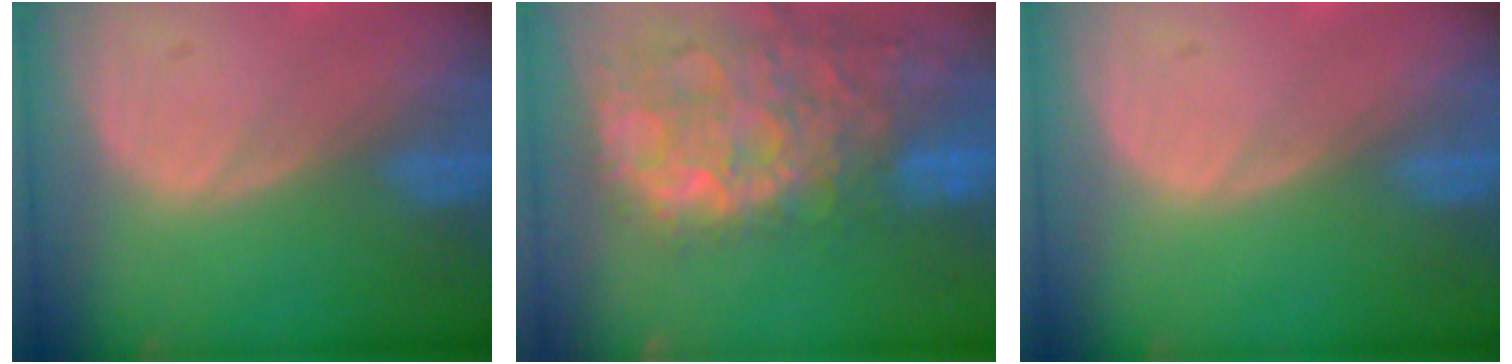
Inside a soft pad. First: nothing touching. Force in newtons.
{"total": 15.0, "press": 12.2, "slide": 8.8}
{"total": 0.0}